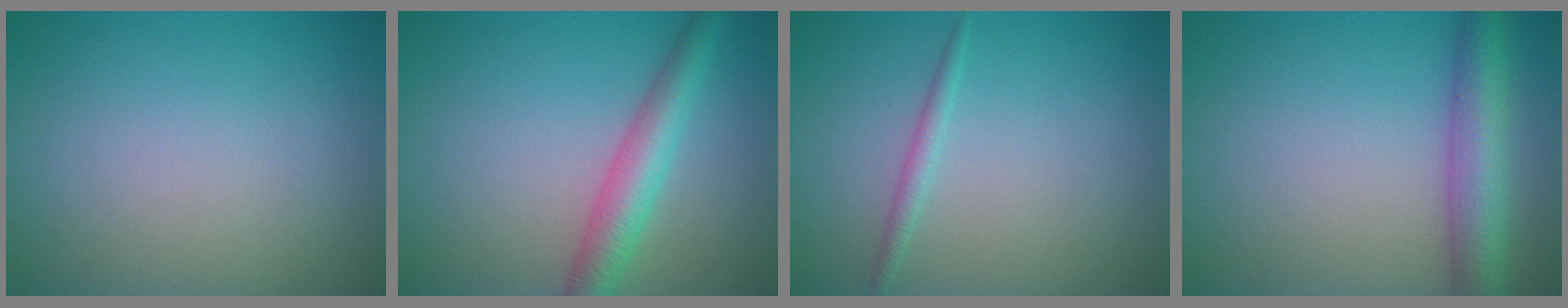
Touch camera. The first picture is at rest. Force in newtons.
{"total": 4.2, "press": 4.2, "slide": 0.2}
{"total": 1.2, "press": 1.2, "slide": 0.1}
{"total": 5.3, "press": 5.3, "slide": 0.2}